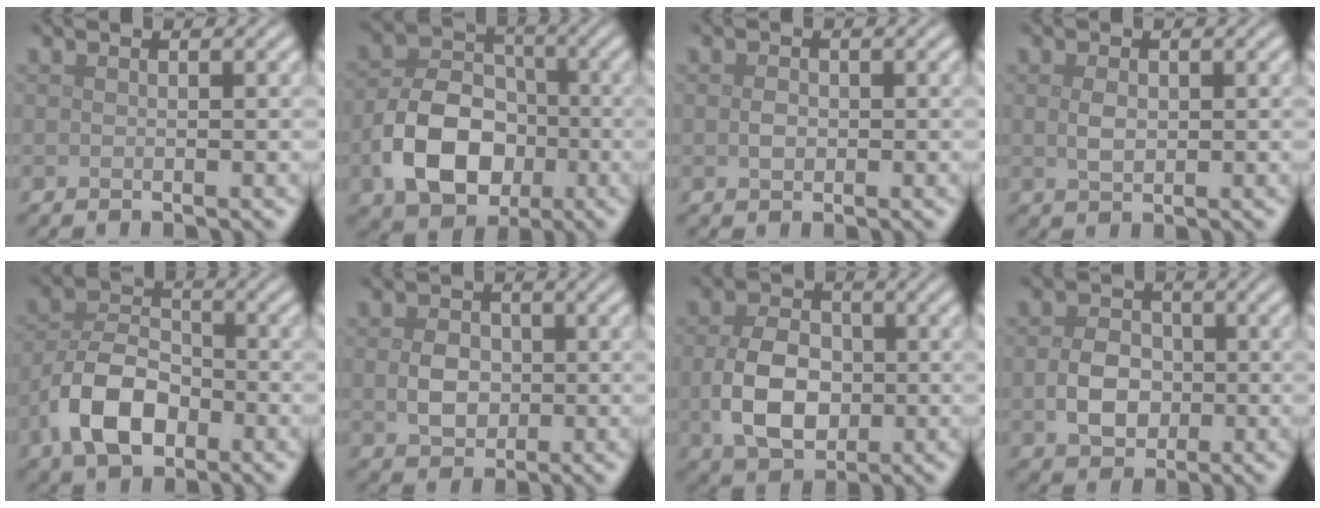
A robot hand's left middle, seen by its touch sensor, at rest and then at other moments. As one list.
[{"total": 8.1, "force": [-2.5, 5.7, 5.1], "torque": [-0.095, -0.003, -0.047]}, {"total": 1.2, "force": [-0.1, 0.9, 0.8], "torque": [-0.018, -0.001, -0.003]}, {"total": 1.7, "force": [0.2, 1.1, 1.3], "torque": [-0.030, -0.001, 0.005]}, {"total": 6.8, "force": [-3.0, 4.1, 4.6], "torque": [-0.086, 0.002, -0.061]}, {"total": 3.1, "force": [-0.1, 2.4, 1.9], "torque": [-0.040, -0.003, -0.005]}, {"total": 6.0, "force": [-0.7, 4.2, 4.2], "torque": [-0.095, -0.007, -0.012]}, {"total": 3.8, "force": [-0.6, 2.9, 2.4], "torque": [-0.045, 0.000, -0.013]}]